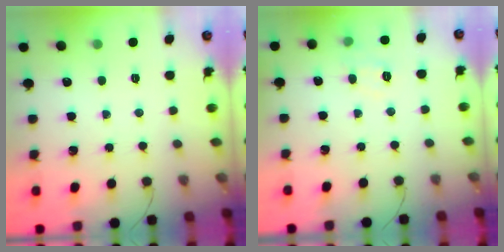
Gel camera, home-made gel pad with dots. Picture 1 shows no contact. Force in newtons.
{"total": 8.2, "press": 8.1, "slide": 1.5}